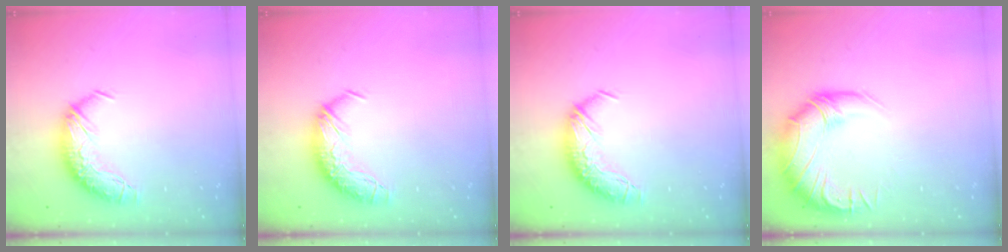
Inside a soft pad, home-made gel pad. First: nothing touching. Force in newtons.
{"total": 0.0}
{"total": 0.0}
{"total": 2.9, "press": 0.4, "slide": 2.9}